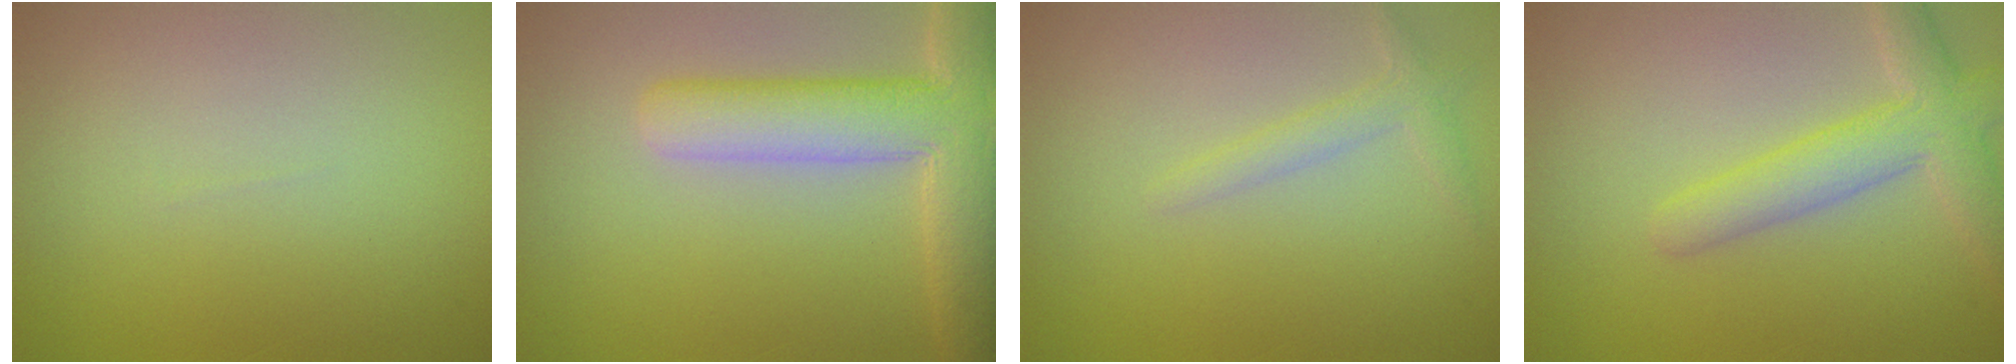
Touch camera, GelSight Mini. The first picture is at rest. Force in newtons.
{"total": 7.6, "press": 7.6, "slide": 0.6}
{"total": 1.6, "press": 1.6, "slide": 0.1}
{"total": 4.4, "press": 4.4, "slide": 0.4}